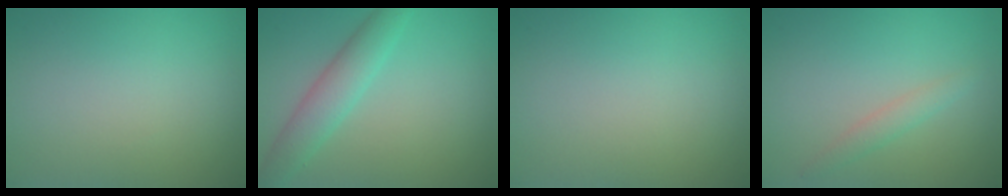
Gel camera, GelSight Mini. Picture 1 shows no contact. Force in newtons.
{"total": 3.5, "press": 3.5, "slide": 0.1}
{"total": 0.0}
{"total": 1.3, "press": 1.3, "slide": 0.1}